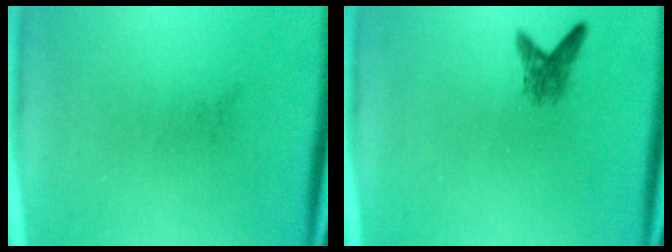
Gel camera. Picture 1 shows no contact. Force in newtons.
{"total": 2.1}